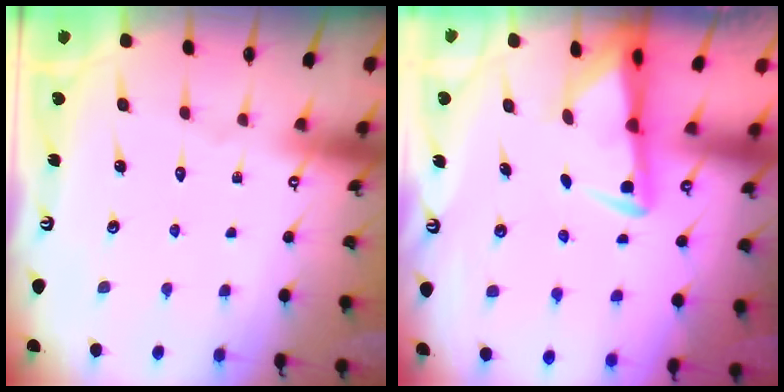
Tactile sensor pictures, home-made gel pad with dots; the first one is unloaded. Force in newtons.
{"total": 3.1, "press": 3.0, "slide": 0.5}